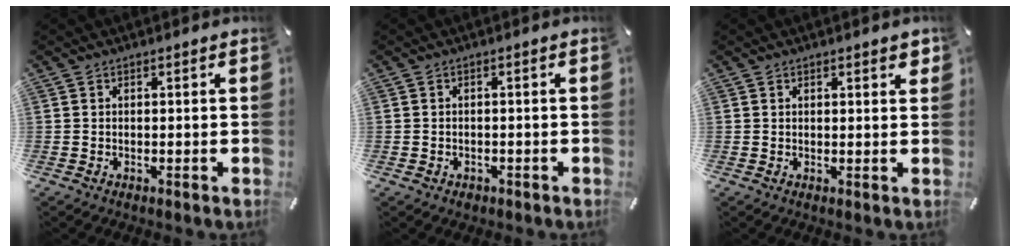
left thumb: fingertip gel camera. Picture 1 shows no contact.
{"total": 1.4, "force": [-0.6, 1.1, 0.4], "torque": [-0.010, 0.004, -0.015]}
{"total": 1.3, "force": [0.9, 0.5, 0.8], "torque": [-0.008, -0.003, 0.015]}